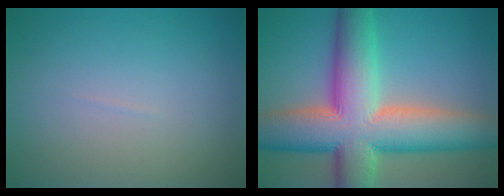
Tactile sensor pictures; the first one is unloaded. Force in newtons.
{"total": 13.7, "press": 13.7, "slide": 0.6}